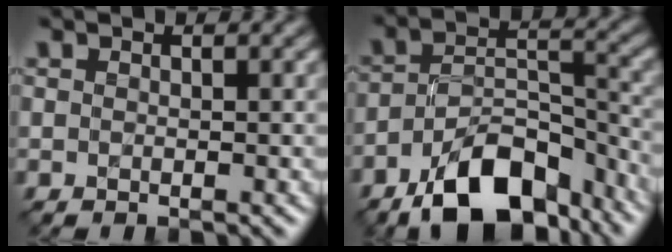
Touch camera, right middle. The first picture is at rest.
{"total": 11.0, "force": [-7.4, 4.9, 6.4], "torque": [-0.101, 0.002, -0.128]}